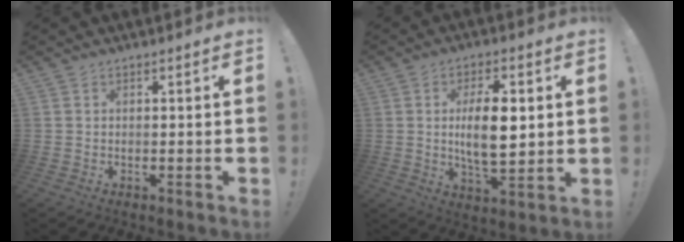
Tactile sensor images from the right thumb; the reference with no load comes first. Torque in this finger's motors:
{"motor_torque": [0.30, 0.36, 1.02, -0.18, 0.09]}